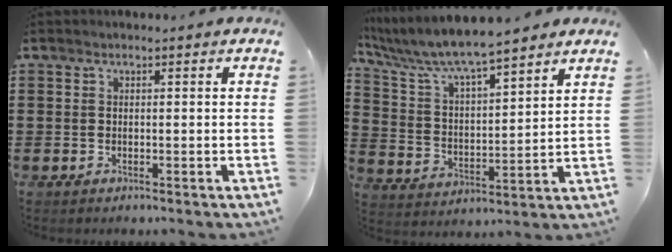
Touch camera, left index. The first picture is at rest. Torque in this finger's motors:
{"motor_torque": [2.14, 0.00, 1.05, 0.21]}